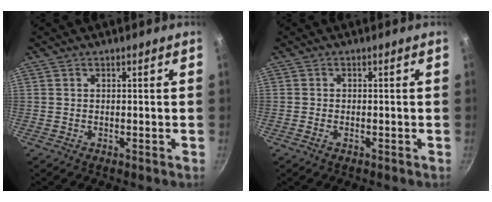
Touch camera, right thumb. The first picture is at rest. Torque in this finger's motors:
{"motor_torque": [0.09, 0.11, -0.20, -0.20, -0.02]}